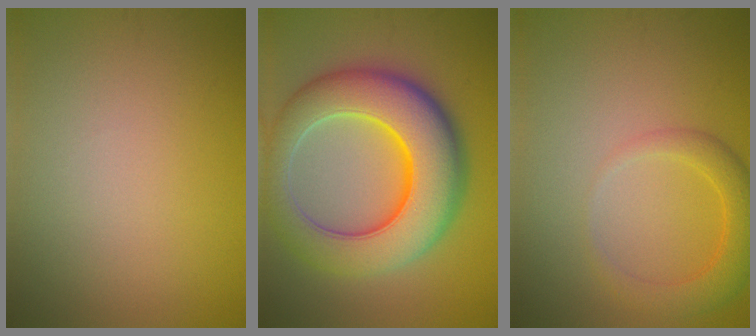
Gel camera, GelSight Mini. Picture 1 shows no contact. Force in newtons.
{"total": 11.4, "press": 11.4, "slide": 0.6}
{"total": 3.3, "press": 3.3, "slide": 0.2}